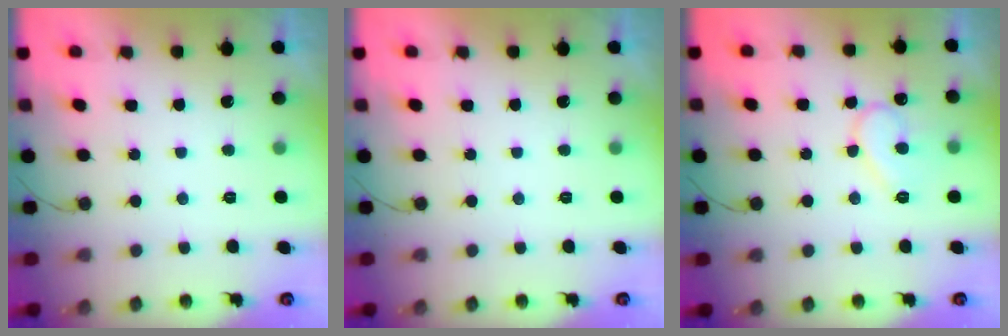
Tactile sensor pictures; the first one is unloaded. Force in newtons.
{"total": 0.0}
{"total": 9.8, "press": 9.8, "slide": 0.9}